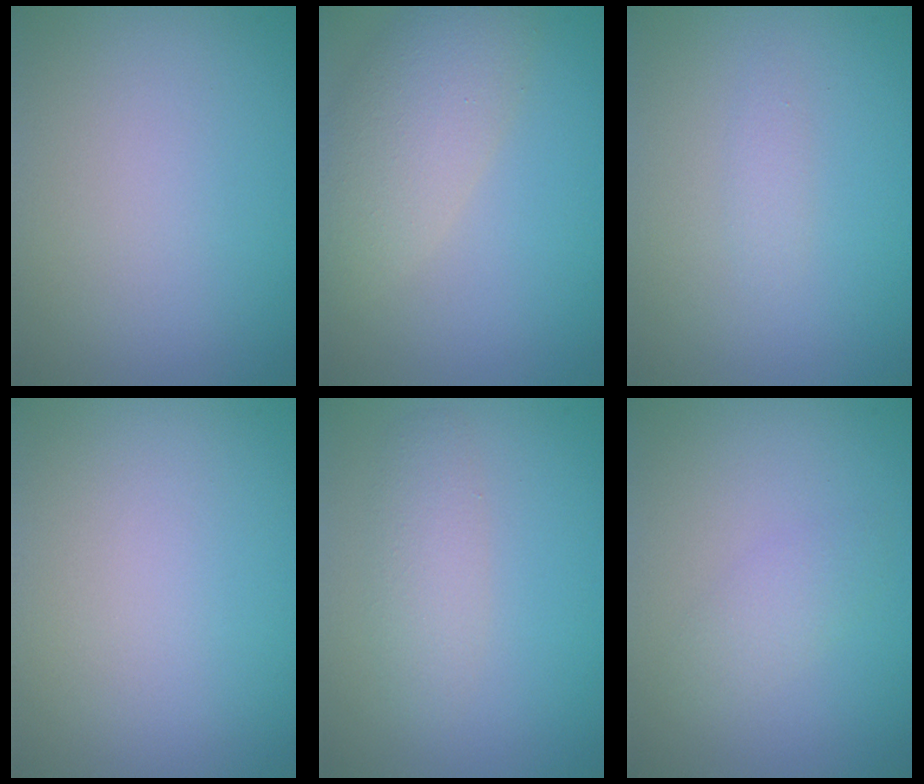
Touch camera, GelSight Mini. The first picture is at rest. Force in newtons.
{"total": 5.2, "press": 5.2, "slide": 0.3}
{"total": 0.9, "press": 0.9, "slide": 0.0}
{"total": 0.0}
{"total": 2.3, "press": 2.3, "slide": 0.1}
{"total": 1.5, "press": 1.5, "slide": 0.0}